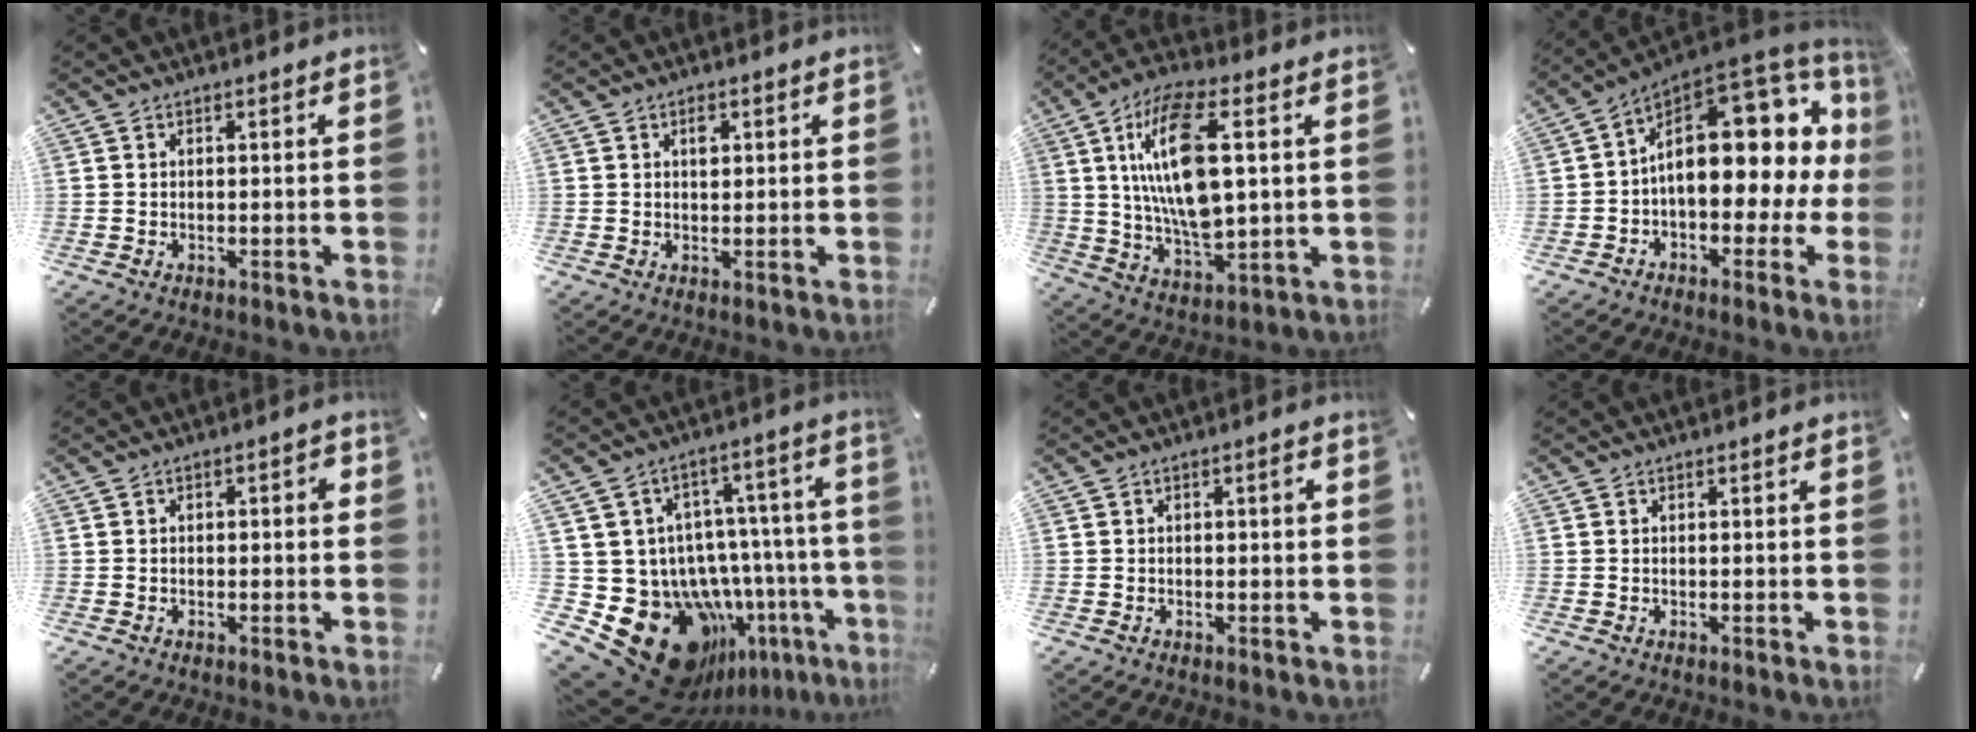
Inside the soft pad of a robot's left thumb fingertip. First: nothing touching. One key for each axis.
{"total": 2.0, "fx": 0.8, "fy": 1.2, "fz": 1.4, "tx": -0.016, "ty": -0.003, "tz": 0.010}
{"total": 17.4, "fx": 4.1, "fy": 7.0, "fz": 15.4, "tx": -0.323, "ty": -0.006, "tz": 0.063}
{"total": 19.7, "fx": 5.0, "fy": 11.3, "fz": 15.3, "tx": -0.203, "ty": -0.046, "tz": 0.088}
{"total": 1.9, "fx": -0.3, "fy": 1.0, "fz": 1.6, "tx": -0.030, "ty": 0.008, "tz": -0.008}
{"total": 20.6, "fx": -11.0, "fy": 13.1, "fz": 11.4, "tx": -0.180, "ty": 0.024, "tz": -0.148}
{"total": 1.9, "fx": 0.2, "fy": 0.7, "fz": 1.8, "tx": -0.034, "ty": 0.007, "tz": 0.001}
{"total": 0.0}